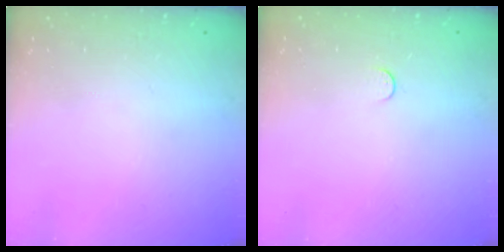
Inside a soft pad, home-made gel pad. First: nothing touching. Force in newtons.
{"total": 3.0, "press": 3.0, "slide": 0.3}